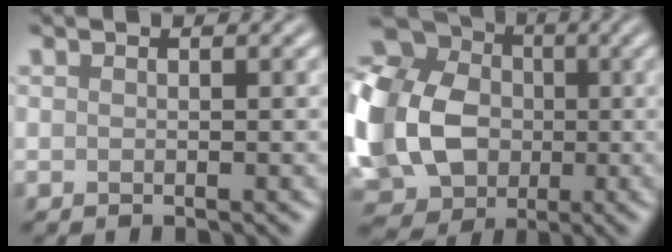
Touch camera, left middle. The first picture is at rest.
{"total": 18.2, "force": [-0.1, 15.0, 10.3], "torque": [-0.242, 0.001, -0.036]}